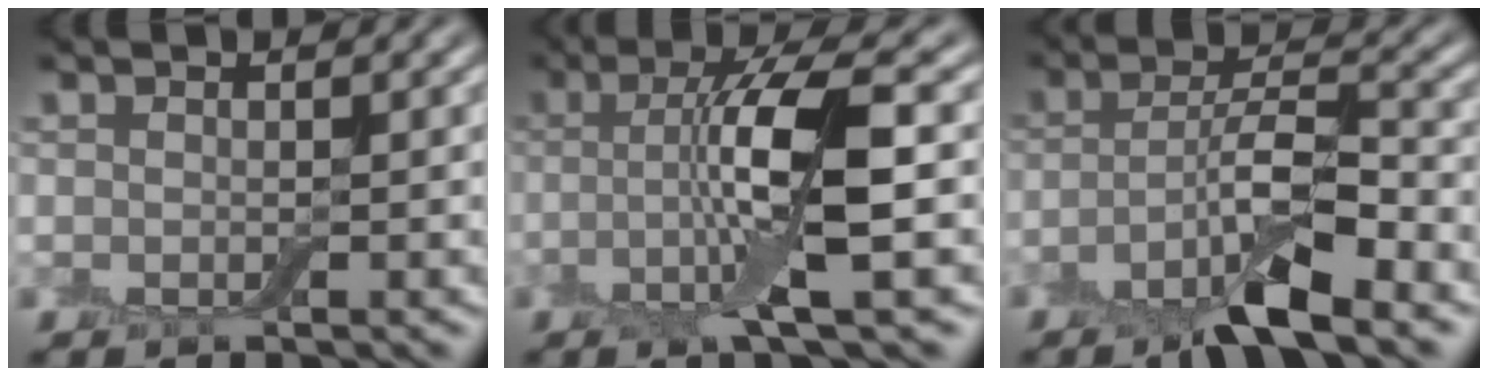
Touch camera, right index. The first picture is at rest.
{"total": 7.1, "force": [-0.4, 1.4, 7.0], "torque": [-0.124, 0.008, -0.010]}
{"total": 6.6, "force": [-3.6, 1.6, 5.3], "torque": [-0.090, 0.010, -0.074]}